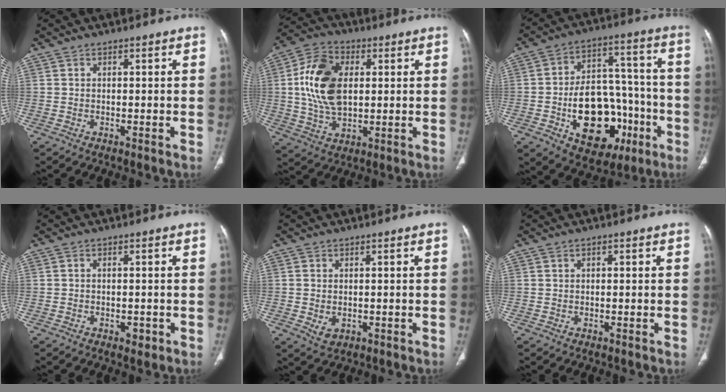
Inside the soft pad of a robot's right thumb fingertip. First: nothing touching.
{"total": 14.5, "force": [2.1, 9.0, 11.2], "torque": [-0.207, 0.004, 0.037]}
{"total": 22.5, "force": [-7.0, 14.4, 15.8], "torque": [-0.203, 0.047, -0.087]}
{"total": 1.9, "force": [-0.8, 1.2, 1.2], "torque": [-0.011, 0.002, -0.008]}
{"total": 3.1, "force": [-0.4, 2.3, 2.0], "torque": [-0.034, -0.002, 0.002]}
{"total": 0.6, "force": [0.2, 0.3, 0.4], "torque": [-0.007, 0.002, 0.004]}